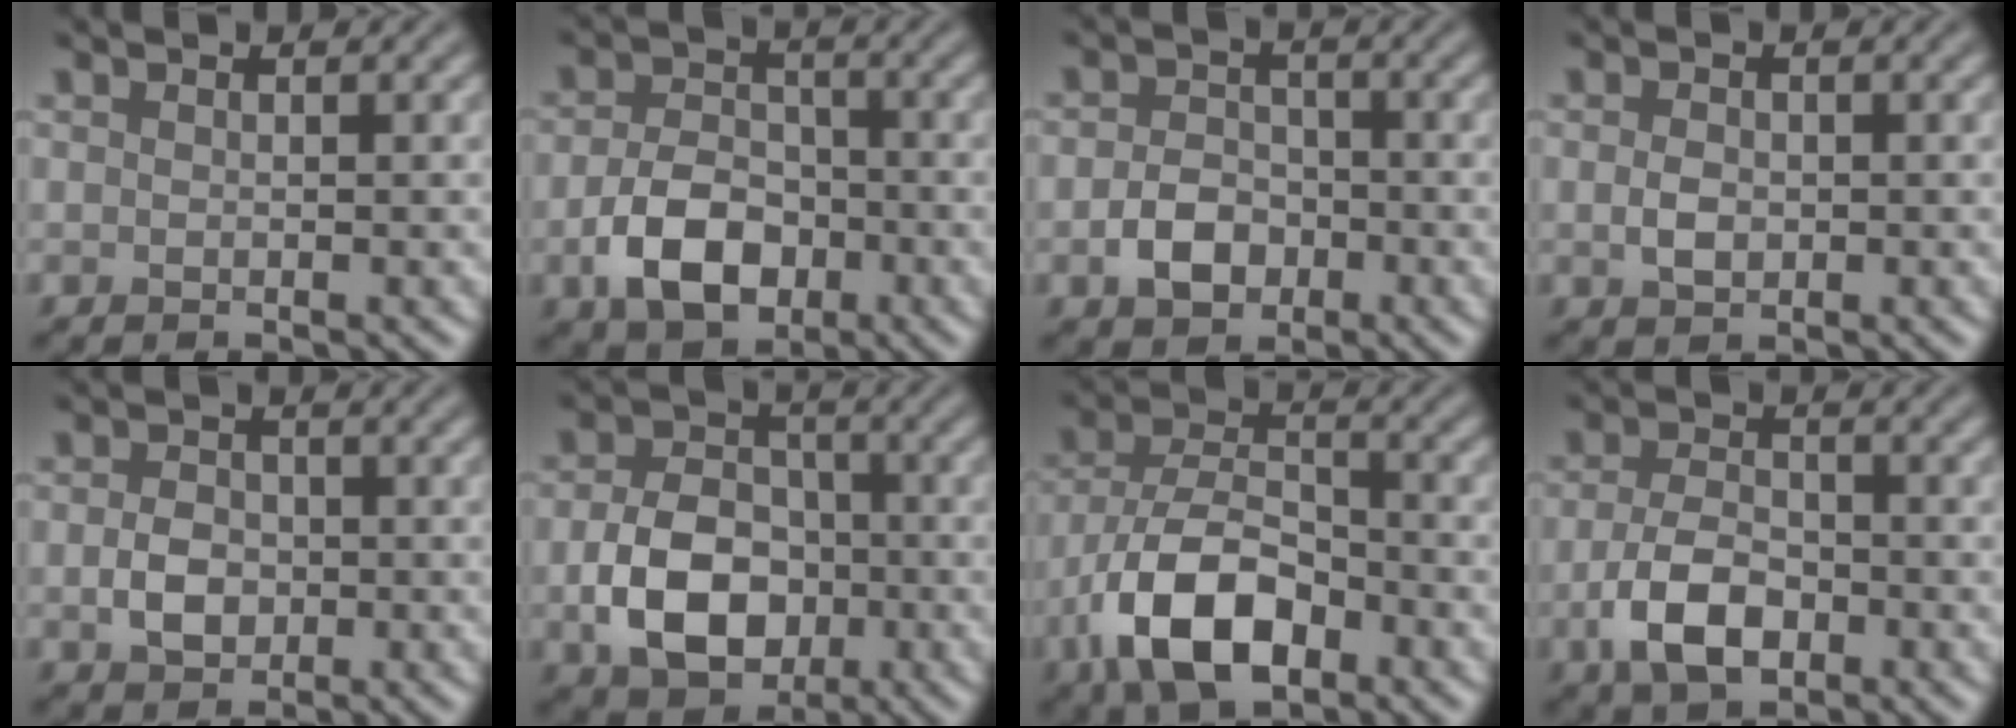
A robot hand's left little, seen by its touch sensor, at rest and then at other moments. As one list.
[{"total": 5.9, "force": [-2.3, 4.0, 3.7], "torque": [-0.073, -0.005, -0.044]}, {"total": 3.5, "force": [-1.5, 2.6, 1.9], "torque": [-0.031, 0.003, -0.032]}, {"total": 1.9, "force": [-0.3, 1.4, 1.2], "torque": [-0.025, -0.002, -0.008]}, {"total": 3.0, "force": [-0.6, 2.3, 1.8], "torque": [-0.035, -0.001, -0.017]}, {"total": 7.7, "force": [-2.0, 5.5, 4.9], "torque": [-0.095, -0.007, -0.038]}, {"total": 8.8, "force": [-4.3, 4.5, 6.2], "torque": [-0.125, -0.001, -0.089]}, {"total": 5.0, "force": [-2.0, 2.9, 3.6], "torque": [-0.076, -0.005, -0.041]}]